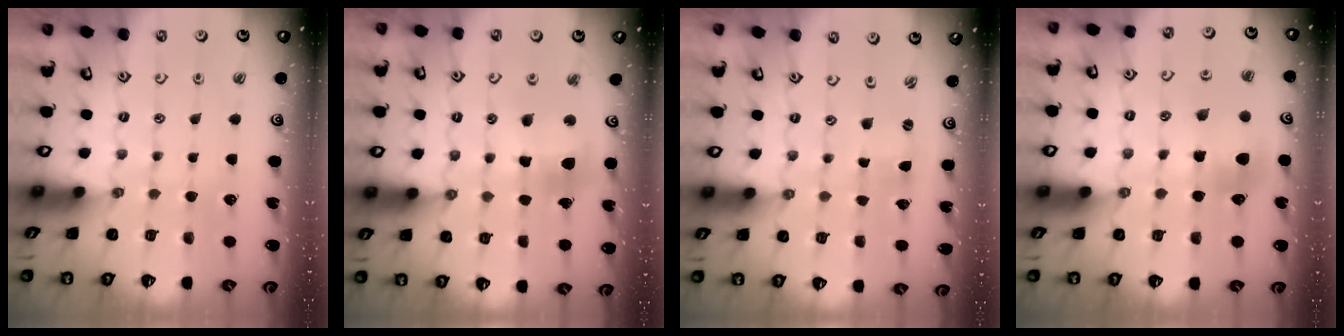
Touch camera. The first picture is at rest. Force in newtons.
{"total": 11.6, "press": 11.5, "slide": 1.4}
{"total": 1.5, "press": 1.4, "slide": 0.2}
{"total": 7.2, "press": 7.2, "slide": 0.6}